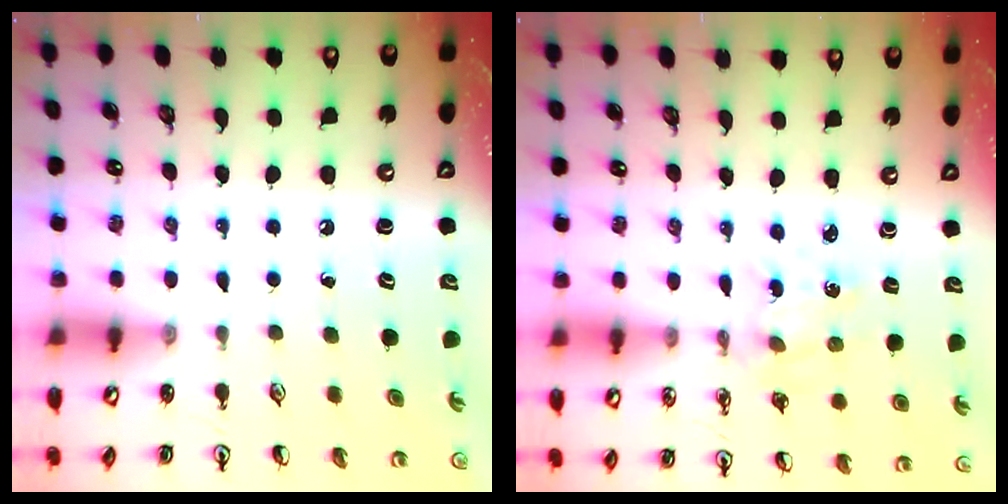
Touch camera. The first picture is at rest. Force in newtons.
{"total": 0.8, "press": 0.8, "slide": 0.1}